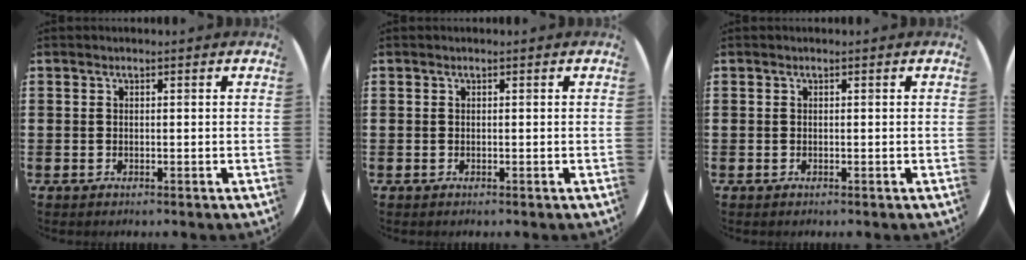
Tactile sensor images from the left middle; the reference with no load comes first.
{"total": 0.0}
{"total": 0.0}